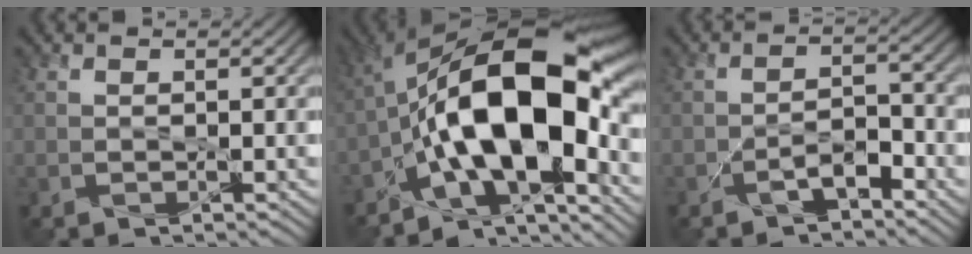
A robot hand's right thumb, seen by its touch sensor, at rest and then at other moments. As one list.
[{"total": 17.5, "force": [-4.4, 6.7, 15.5], "torque": [-0.255, 0.016, -0.082]}, {"total": 2.9, "force": [-2.4, 0.6, 1.4], "torque": [-0.017, 0.012, -0.042]}]